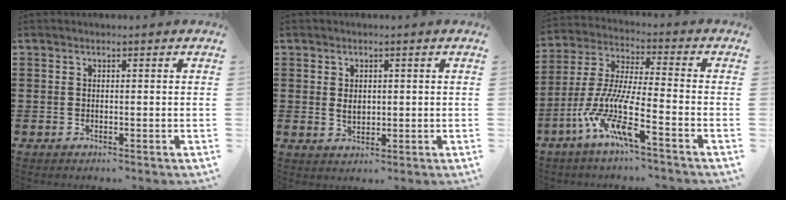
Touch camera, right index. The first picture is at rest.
{"total": 2.3, "force": [0.3, 1.7, 1.6], "torque": [-0.027, 0.005, 0.004]}
{"total": 10.6, "force": [-6.7, 1.1, 8.1], "torque": [-0.208, -0.028, -0.146]}